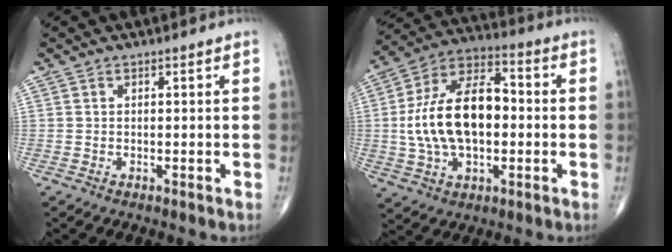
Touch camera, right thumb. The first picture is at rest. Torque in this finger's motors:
{"motor_torque": [2.31, 2.23, 1.85, -0.32, 0.23]}